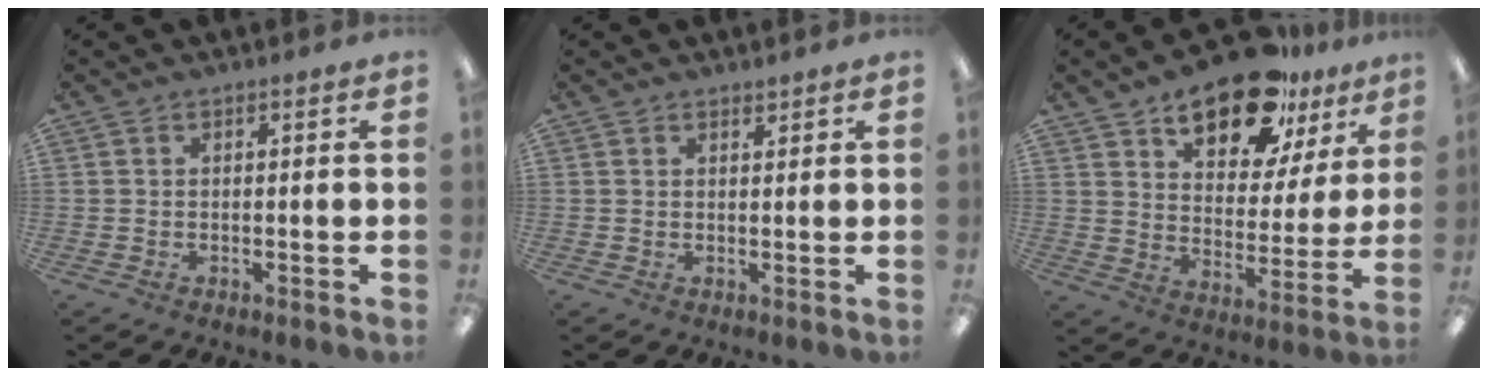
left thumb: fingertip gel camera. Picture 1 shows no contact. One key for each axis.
{"total": 1.3, "fx": 1.2, "fy": 0.4, "fz": 0.4, "tx": -0.009, "ty": -0.001, "tz": 0.023}
{"total": 17.9, "fx": 13.0, "fy": 8.0, "fz": 9.5, "tx": -0.145, "ty": -0.072, "tz": 0.223}